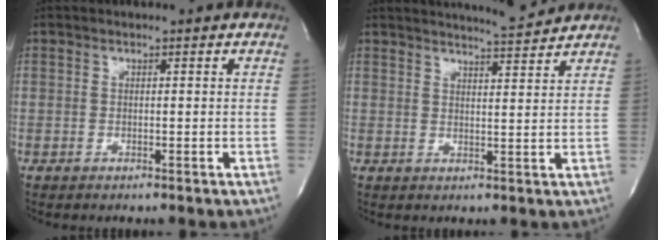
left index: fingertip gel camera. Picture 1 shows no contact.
{"total": 5.1, "force": [5.0, -0.8, 0.6], "torque": [-0.020, -0.013, 0.070]}